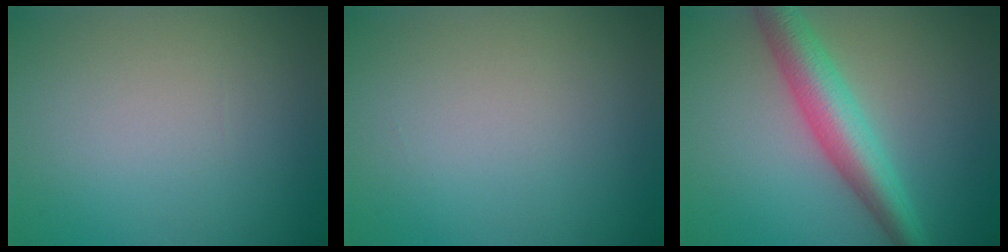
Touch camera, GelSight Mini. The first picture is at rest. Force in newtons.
{"total": 0.0}
{"total": 5.8, "press": 5.8, "slide": 0.1}